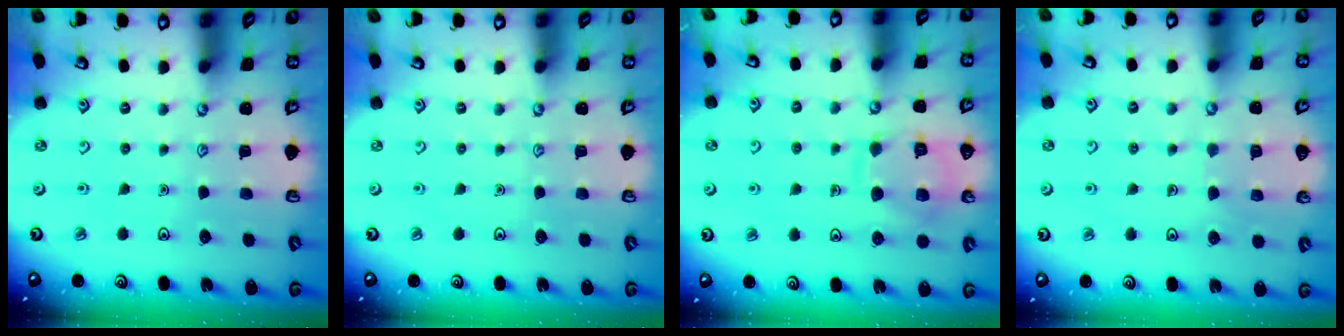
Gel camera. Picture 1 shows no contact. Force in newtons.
{"total": 0.0}
{"total": 11.9, "press": 11.9, "slide": 0.9}
{"total": 4.6, "press": 4.6, "slide": 0.4}